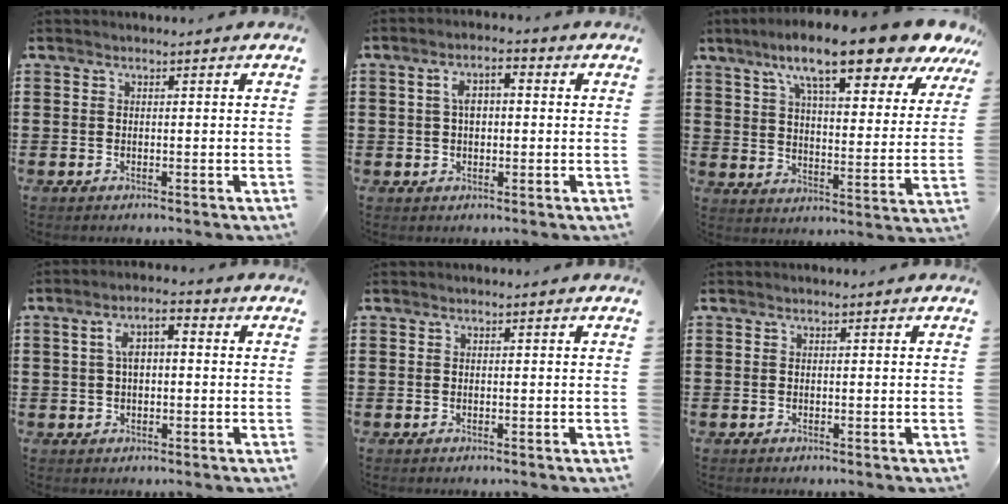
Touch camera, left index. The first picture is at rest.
{"total": 3.9, "force": [0.3, 2.0, 3.4], "torque": [-0.067, 0.010, 0.001]}
{"total": 13.9, "force": [10.3, 1.5, 9.3], "torque": [-0.175, -0.043, 0.165]}
{"total": 4.4, "force": [0.3, 2.0, 3.9], "torque": [-0.084, 0.008, -0.001]}
{"total": 0.0}
{"total": 0.0}